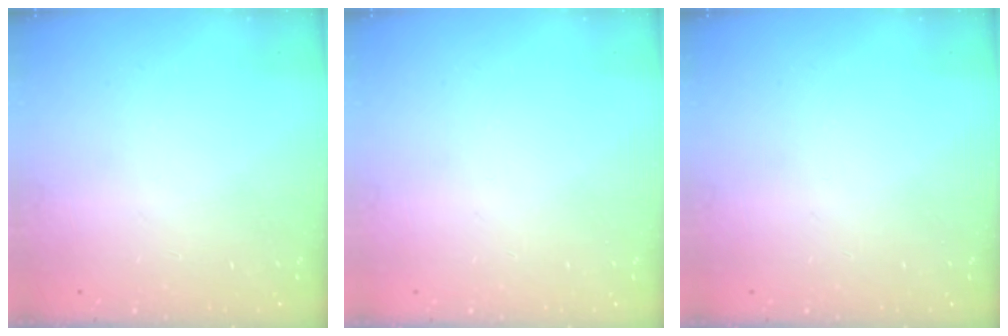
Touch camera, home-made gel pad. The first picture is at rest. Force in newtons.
{"total": 0.0}
{"total": 0.0}